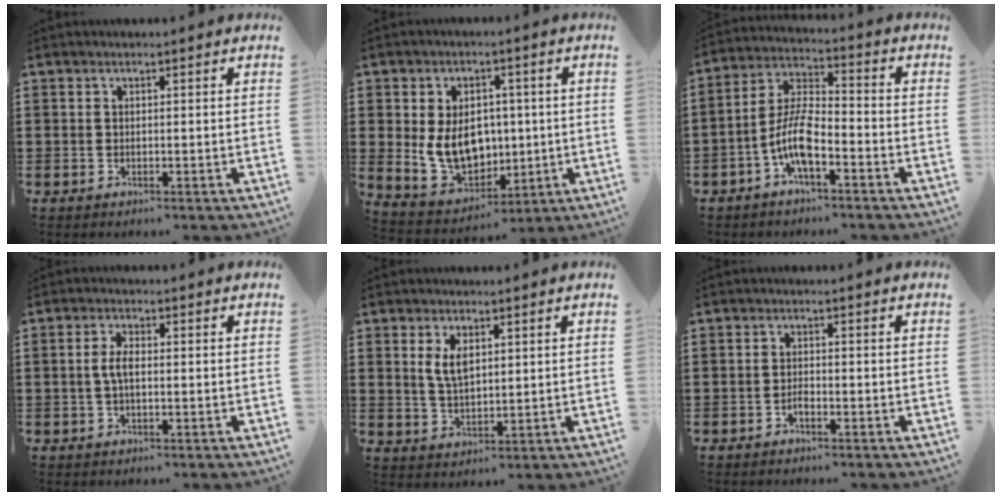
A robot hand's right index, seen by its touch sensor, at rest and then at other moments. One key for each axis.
{"total": 9.6, "fx": 0.4, "fy": 7.4, "fz": 6.2, "tx": -0.124, "ty": 0.001, "tz": 0.003}
{"total": 8.0, "fx": -3.7, "fy": 2.7, "fz": 6.5, "tx": -0.159, "ty": -0.004, "tz": -0.076}
{"total": 3.0, "fx": -0.1, "fy": 1.2, "fz": 2.8, "tx": -0.068, "ty": -0.003, "tz": -0.008}
{"total": 4.3, "fx": 1.6, "fy": 2.1, "fz": 3.5, "tx": -0.074, "ty": 0.005, "tz": 0.027}
{"total": 1.3, "fx": -0.9, "fy": 0.4, "fz": 0.9, "tx": -0.020, "ty": -0.003, "tz": -0.016}